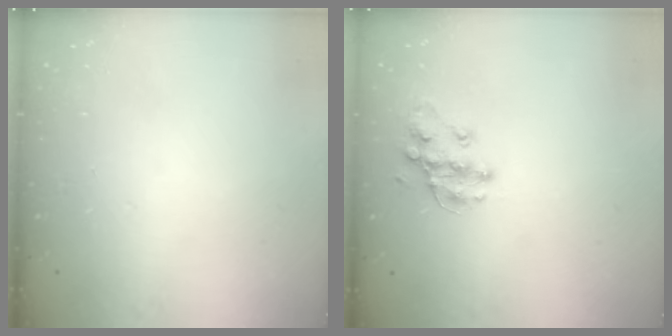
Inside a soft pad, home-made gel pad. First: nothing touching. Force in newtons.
{"total": 11.3, "press": 11.3, "slide": 0.2}